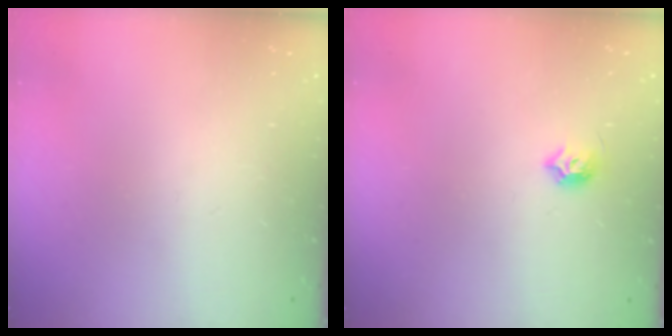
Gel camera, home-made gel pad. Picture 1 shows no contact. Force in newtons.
{"total": 5.9, "press": 5.8, "slide": 0.9}